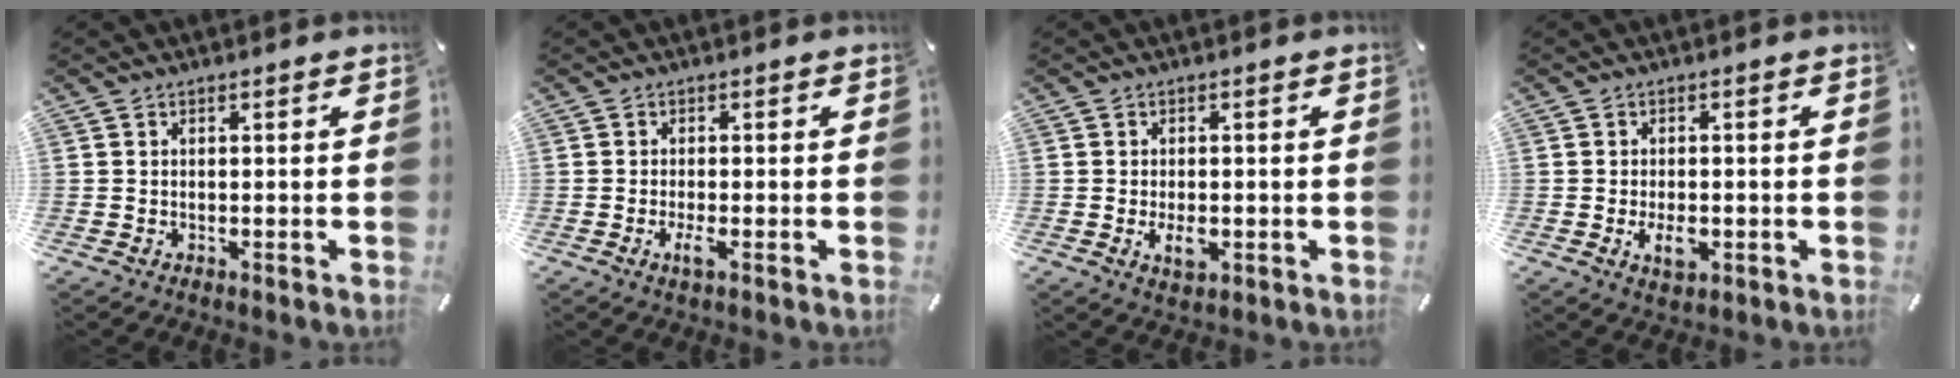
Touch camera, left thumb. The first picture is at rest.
{"total": 2.7, "force": [-0.9, 0.4, 2.5], "torque": [-0.056, -0.009, -0.019]}
{"total": 4.1, "force": [-0.9, 2.3, 3.3], "torque": [-0.068, -0.007, -0.020]}
{"total": 4.5, "force": [-1.1, 2.5, 3.5], "torque": [-0.070, -0.005, -0.023]}